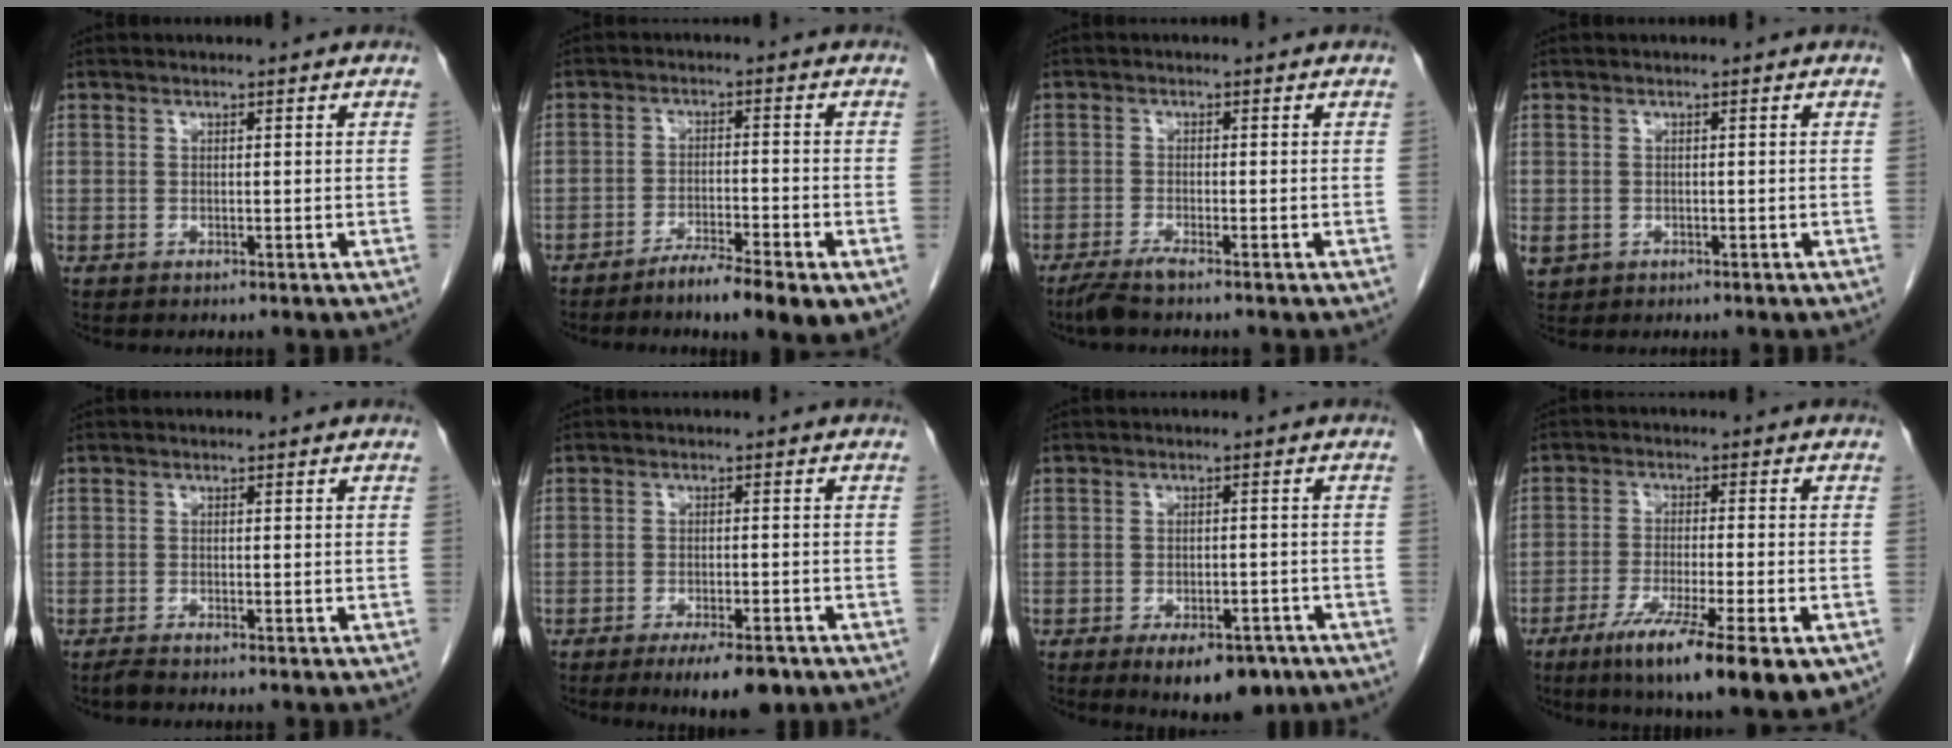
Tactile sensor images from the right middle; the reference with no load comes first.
{"total": 7.9, "force": [-4.8, 1.0, 6.2], "torque": [-0.093, -0.007, -0.074]}
{"total": 2.9, "force": [-2.3, 0.0, 1.8], "torque": [-0.040, -0.007, -0.048]}
{"total": 2.1, "force": [-0.6, 1.8, 0.8], "torque": [-0.020, 0.000, -0.001]}
{"total": 1.0, "force": [-0.9, -0.1, 0.5], "torque": [-0.017, -0.004, -0.018]}
{"total": 6.8, "force": [-4.8, 1.8, 4.6], "torque": [-0.062, -0.008, -0.069]}
{"total": 8.8, "force": [-5.9, 3.9, 5.3], "torque": [-0.065, -0.002, -0.080]}
{"total": 14.5, "force": [-8.2, 1.8, 11.9], "torque": [-0.158, -0.032, -0.127]}